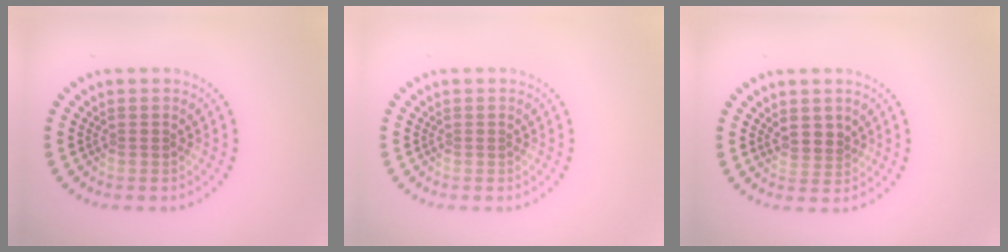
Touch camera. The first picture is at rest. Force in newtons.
{"total": 0.0}
{"total": 1.7, "press": 1.3, "slide": 1.1}